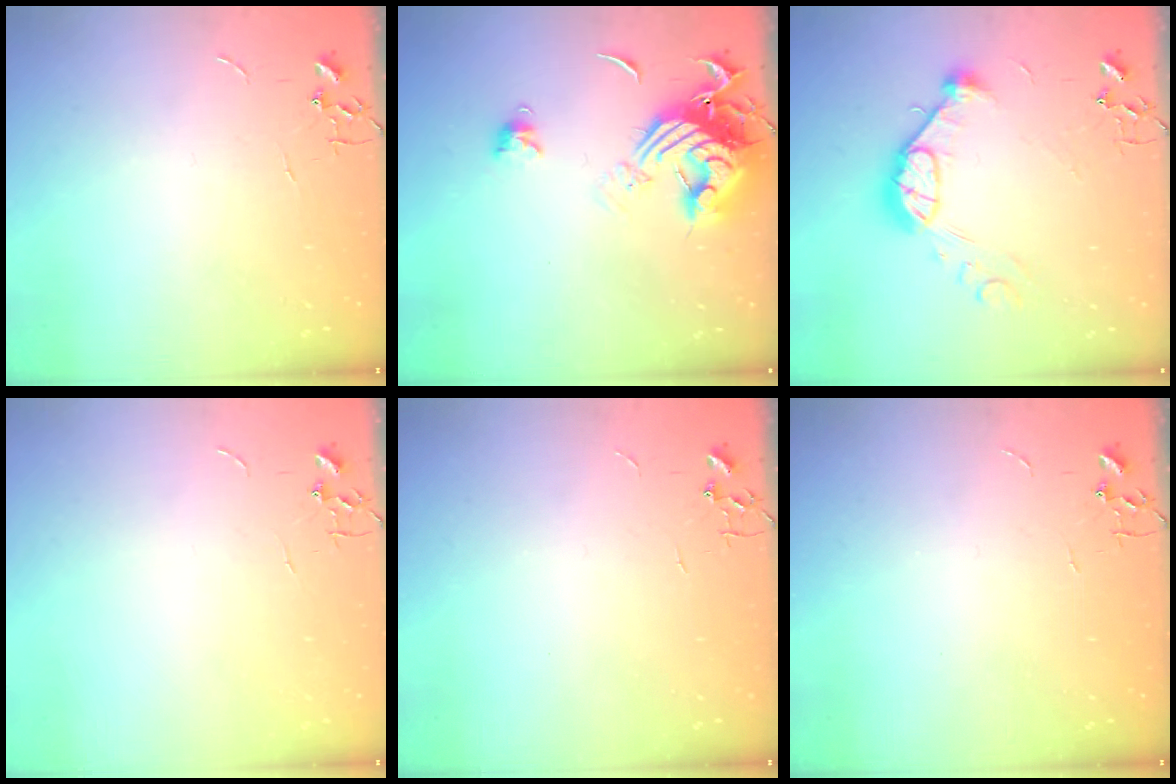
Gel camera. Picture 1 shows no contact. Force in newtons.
{"total": 14.5, "press": 14.4, "slide": 1.7}
{"total": 13.0, "press": 13.0, "slide": 0.8}
{"total": 0.0}
{"total": 0.0}
{"total": 0.0}